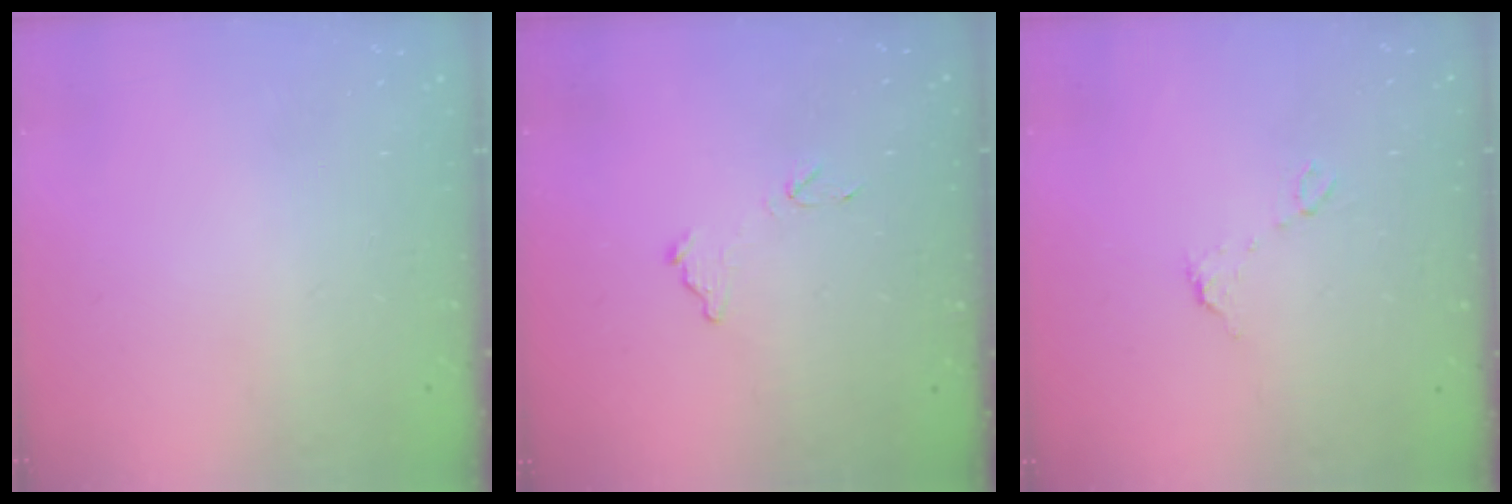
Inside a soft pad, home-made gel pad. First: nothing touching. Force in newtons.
{"total": 7.9, "press": 7.9, "slide": 0.4}
{"total": 5.0, "press": 4.9, "slide": 0.4}